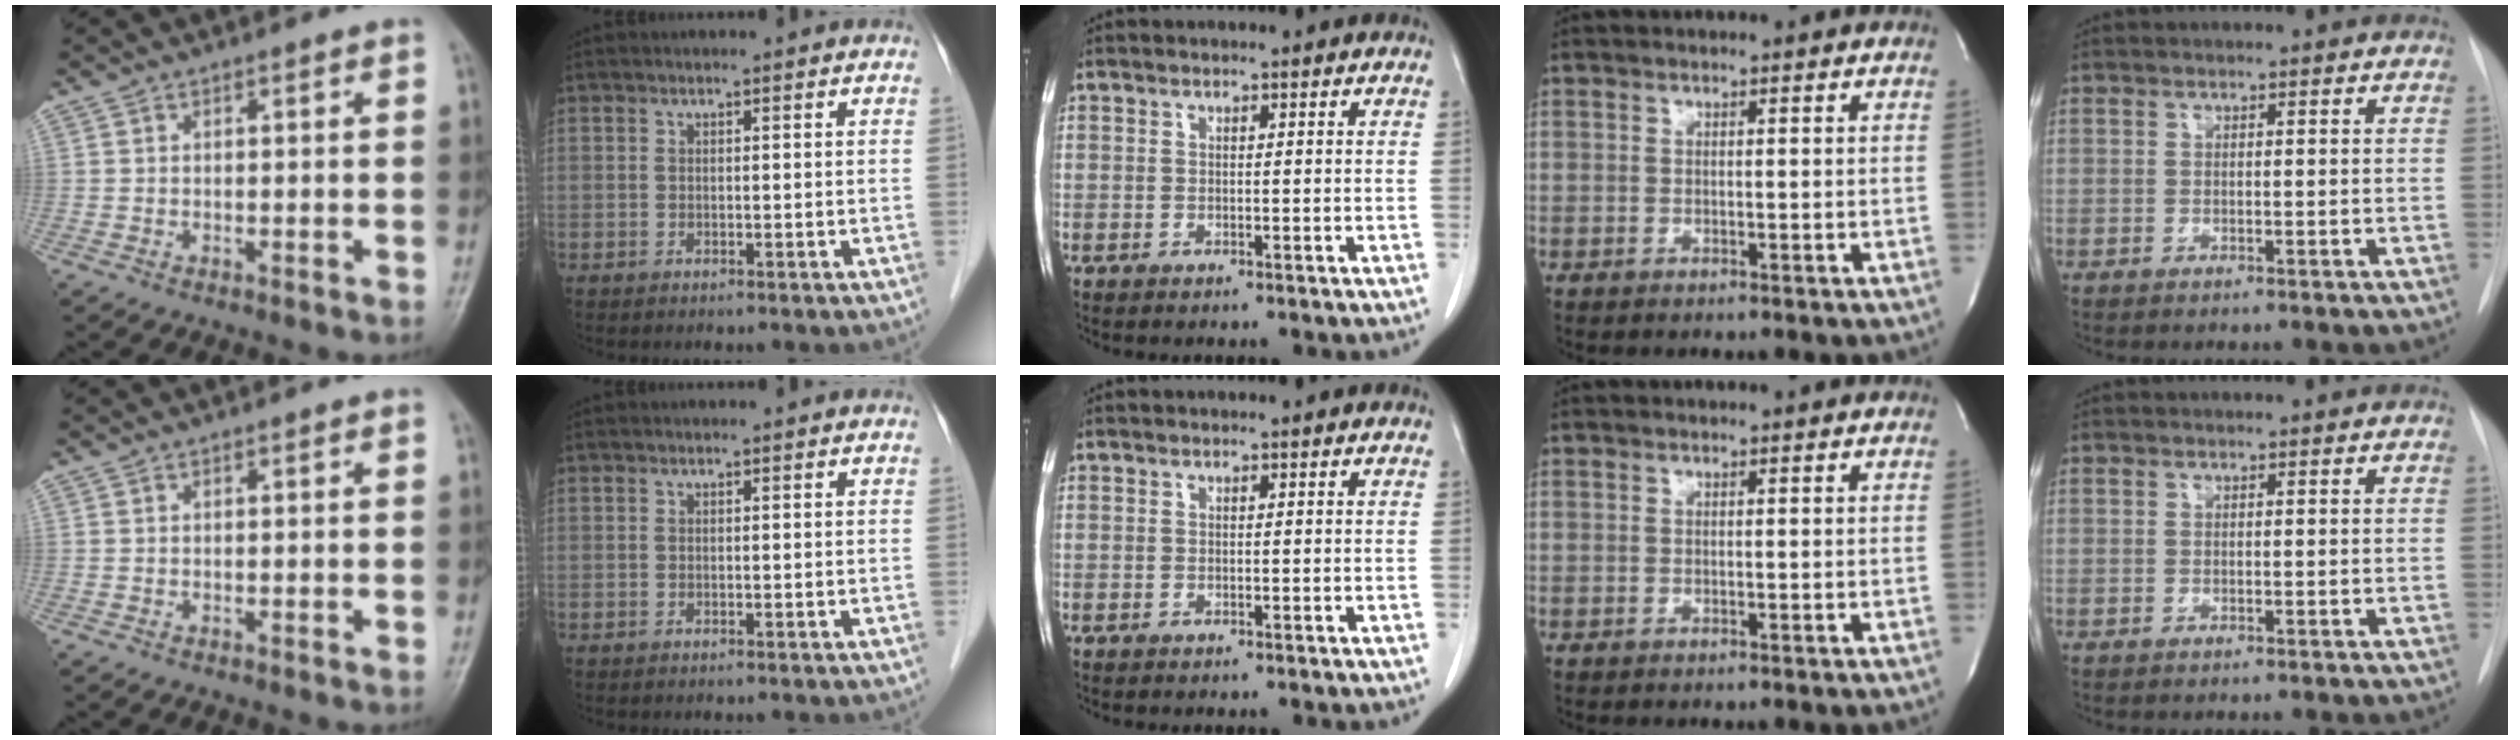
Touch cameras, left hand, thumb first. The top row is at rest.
{}